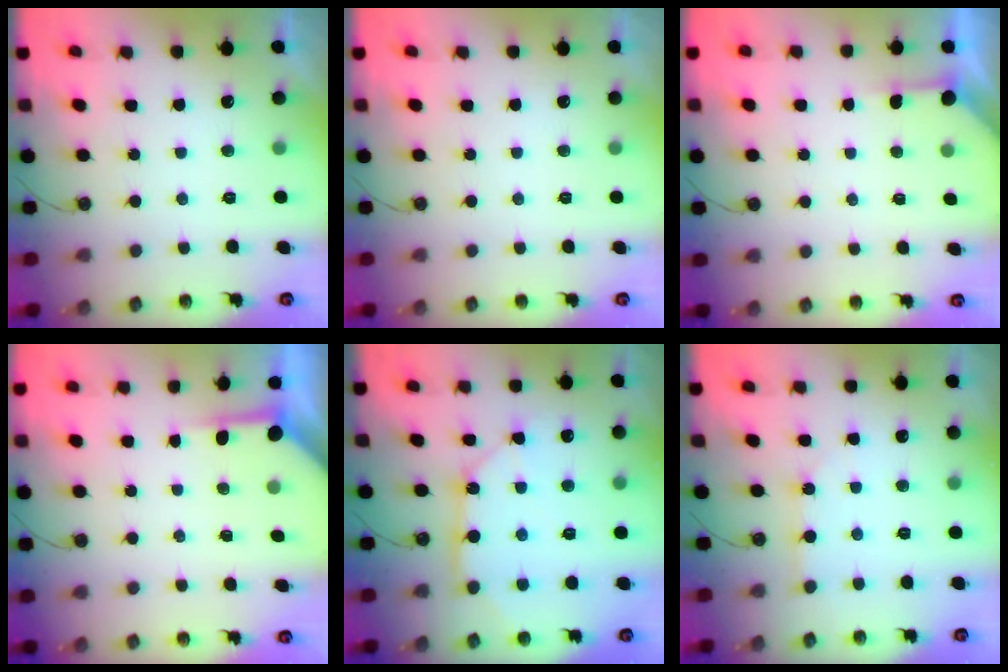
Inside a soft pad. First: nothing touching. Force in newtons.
{"total": 0.0}
{"total": 1.8, "press": 1.8, "slide": 0.3}
{"total": 3.5, "press": 3.5, "slide": 0.5}
{"total": 12.6, "press": 12.5, "slide": 1.1}
{"total": 2.5, "press": 2.5, "slide": 0.3}